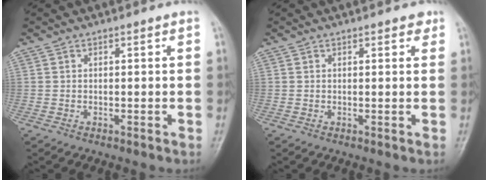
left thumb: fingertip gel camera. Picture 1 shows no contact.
{"total": 1.6, "force": [1.1, 0.8, 1.0], "torque": [-0.003, -0.002, 0.009]}